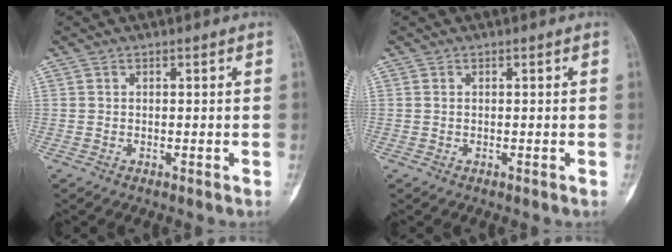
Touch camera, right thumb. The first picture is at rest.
{"total": 0.0}